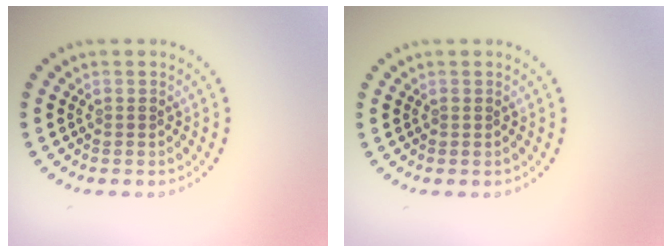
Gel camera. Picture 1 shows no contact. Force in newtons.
{"total": 0.0}